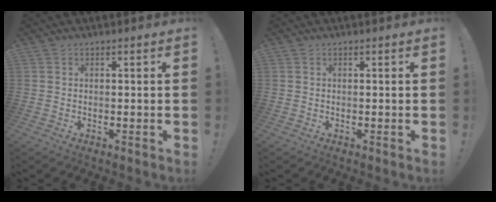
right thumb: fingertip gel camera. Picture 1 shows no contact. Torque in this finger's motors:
{"motor_torque": [-0.14, 0.15, -0.02, 0.00, 0.04]}